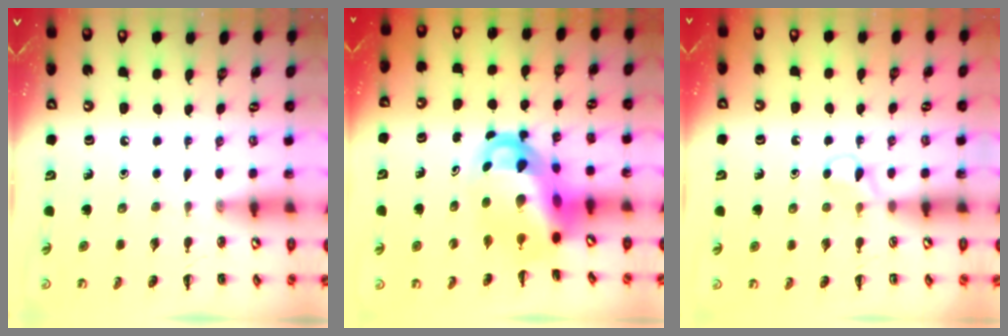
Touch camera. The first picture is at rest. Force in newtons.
{"total": 8.8, "press": 8.5, "slide": 2.4}
{"total": 4.1, "press": 3.9, "slide": 1.4}